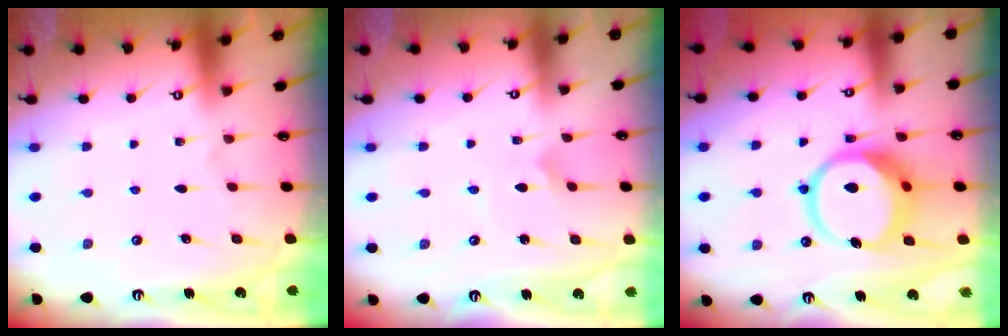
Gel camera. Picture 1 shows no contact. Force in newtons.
{"total": 3.3, "press": 3.3, "slide": 0.3}
{"total": 14.3, "press": 14.2, "slide": 1.9}